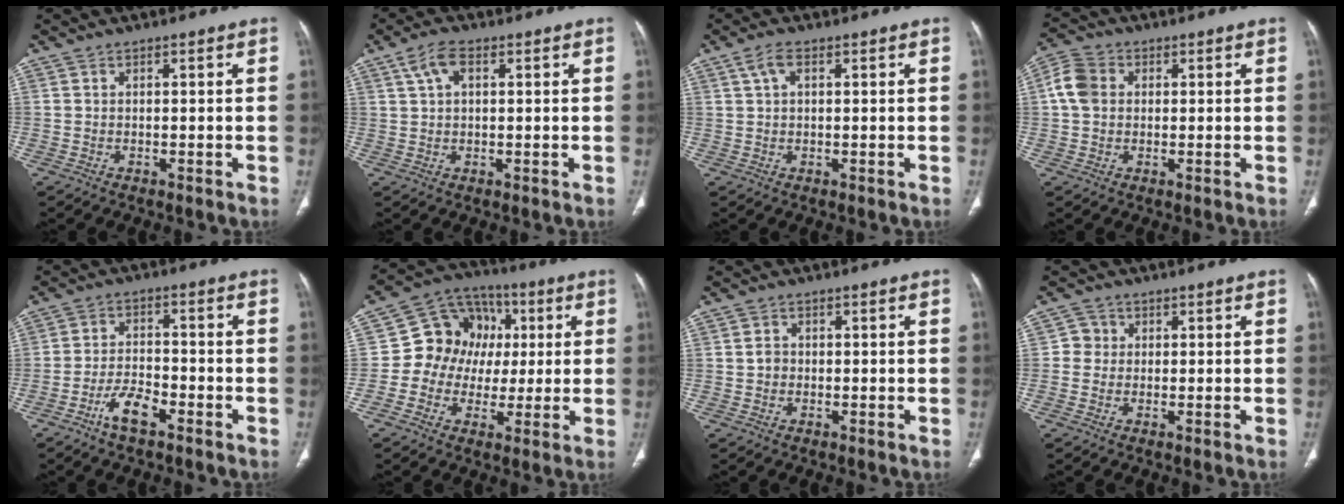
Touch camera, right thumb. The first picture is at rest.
{"total": 4.4, "force": [1.8, 2.3, 3.2], "torque": [-0.062, 0.012, 0.036]}
{"total": 3.1, "force": [1.3, 1.5, 2.4], "torque": [-0.049, 0.014, 0.027]}
{"total": 6.0, "force": [0.9, 4.8, 3.5], "torque": [-0.069, 0.014, 0.010]}
{"total": 6.4, "force": [-4.0, 2.5, 4.3], "torque": [-0.082, 0.022, -0.073]}
{"total": 13.4, "force": [0.7, 12.0, 5.8], "torque": [-0.051, 0.026, 0.005]}
{"total": 1.7, "force": [-0.1, 1.6, 0.7], "torque": [-0.005, 0.006, -0.002]}
{"total": 2.7, "force": [0.3, 2.6, 0.4], "torque": [0.014, 0.006, -0.002]}